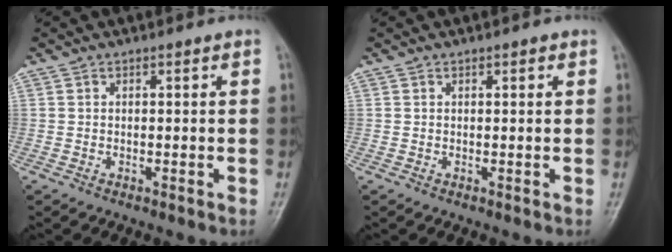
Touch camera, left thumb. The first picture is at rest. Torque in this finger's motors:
{"motor_torque": [-0.23, -0.15, -0.03, -0.02, 0.03]}